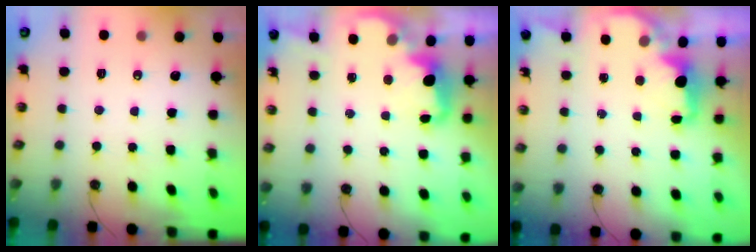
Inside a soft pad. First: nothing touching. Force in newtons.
{"total": 2.6, "press": 2.6, "slide": 0.7}
{"total": 2.3, "press": 2.2, "slide": 0.8}